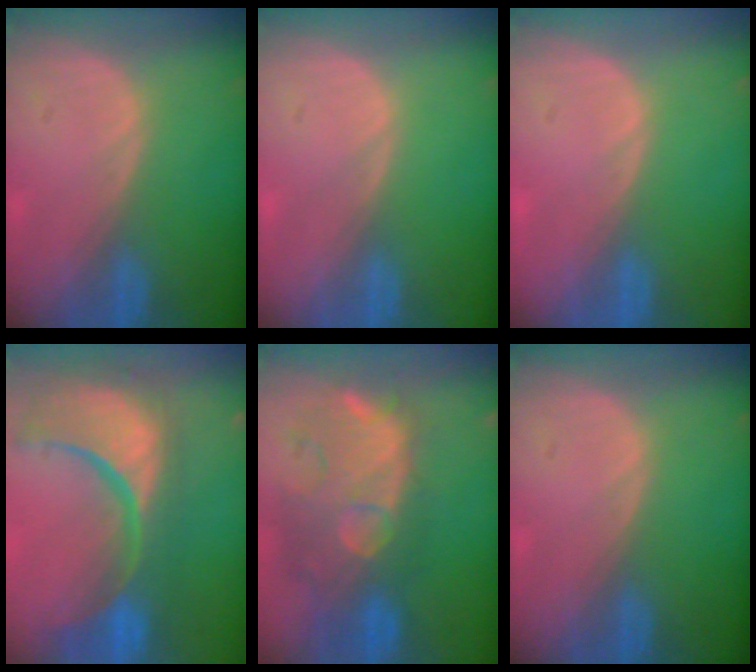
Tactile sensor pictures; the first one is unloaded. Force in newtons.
{"total": 0.0}
{"total": 0.0}
{"total": 15.4, "press": 12.1, "slide": 9.6}
{"total": 12.2, "press": 11.0, "slide": 5.2}
{"total": 0.0}